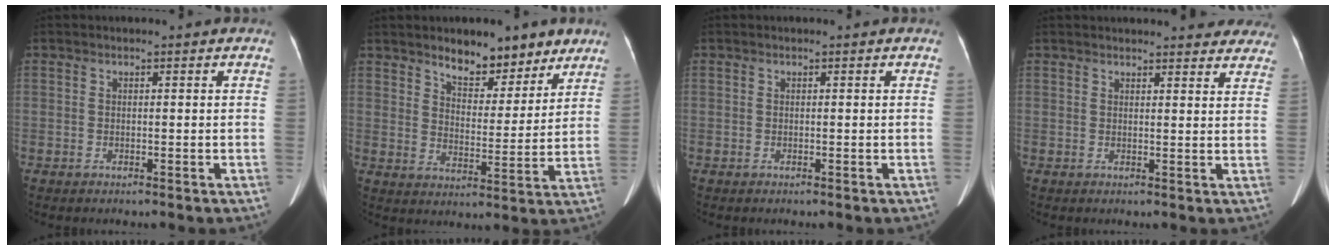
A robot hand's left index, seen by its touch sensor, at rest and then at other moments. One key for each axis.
{"total": 9.1, "fx": 7.0, "fy": 3.7, "fz": 4.5, "tx": -0.054, "ty": -0.004, "tz": 0.109}
{"total": 0.0}
{"total": 16.2, "fx": 15.0, "fy": 3.8, "fz": 4.6, "tx": -0.037, "ty": 0.005, "tz": 0.162}